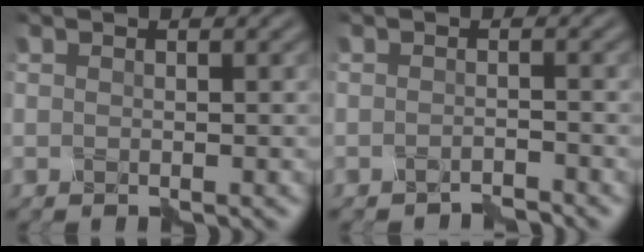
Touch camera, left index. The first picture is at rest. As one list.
[{"total": 1.7, "force": [-1.7, -0.2, -0.1], "torque": [0.002, -0.008, -0.033]}]